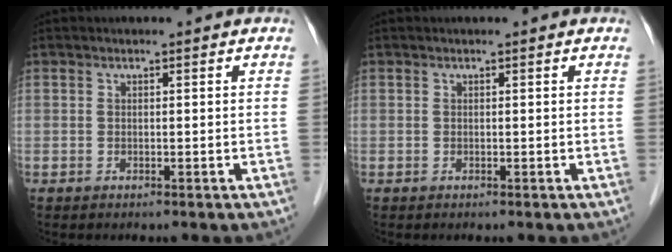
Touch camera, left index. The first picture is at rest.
{"total": 0.0}